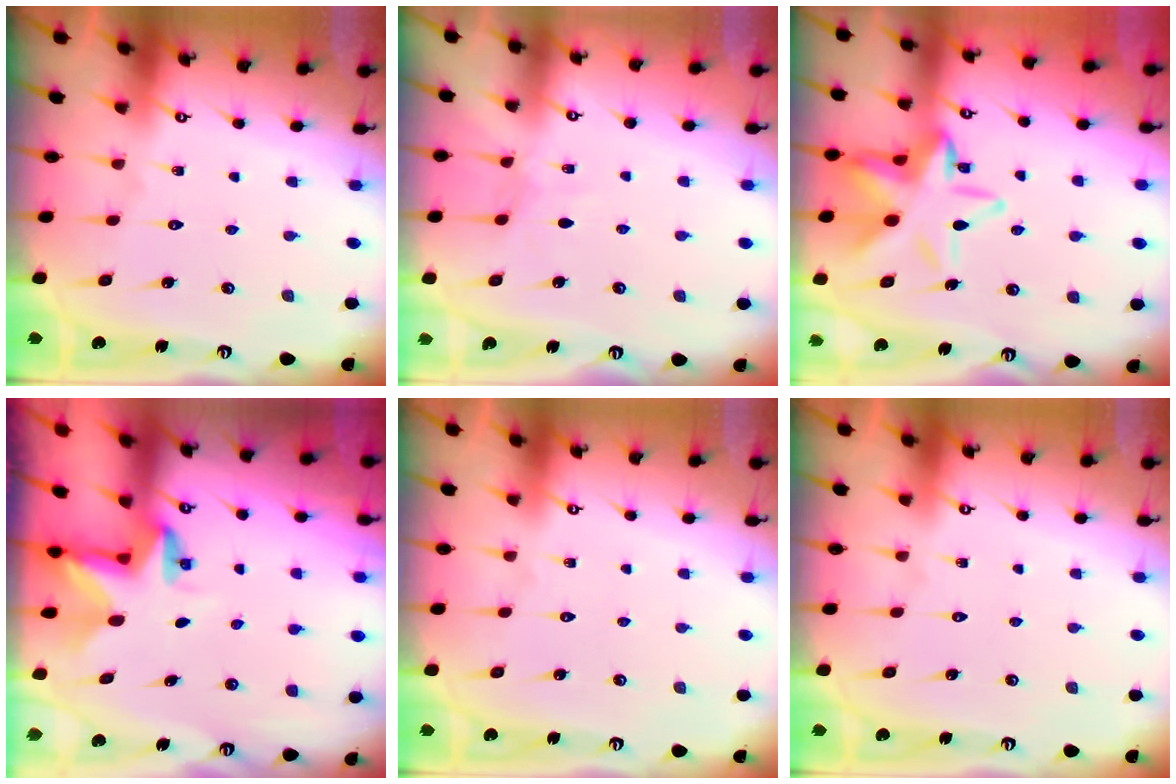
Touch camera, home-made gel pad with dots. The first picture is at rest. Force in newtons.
{"total": 2.9, "press": 2.8, "slide": 0.4}
{"total": 15.4, "press": 15.3, "slide": 1.7}
{"total": 2.9, "press": 2.9, "slide": 0.3}
{"total": 0.0}
{"total": 0.0}